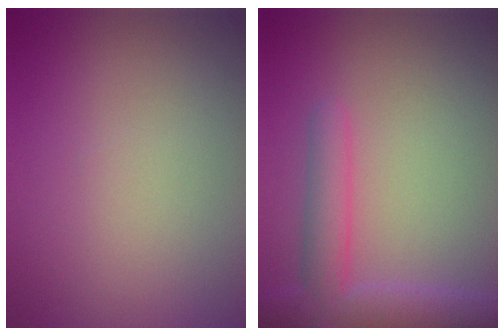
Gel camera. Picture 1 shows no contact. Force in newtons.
{"total": 4.9, "press": 4.9, "slide": 0.3}